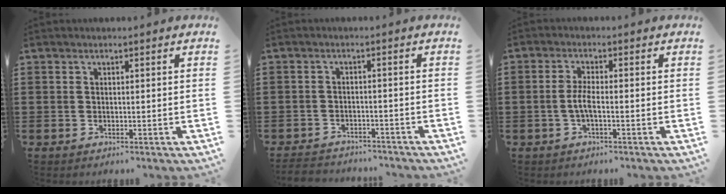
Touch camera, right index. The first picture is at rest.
{"total": 2.7, "force": [-2.7, 0.3, -0.1], "torque": [-0.014, -0.005, -0.061]}
{"total": 3.1, "force": [-0.9, 0.6, 2.9], "torque": [-0.074, -0.006, -0.025]}